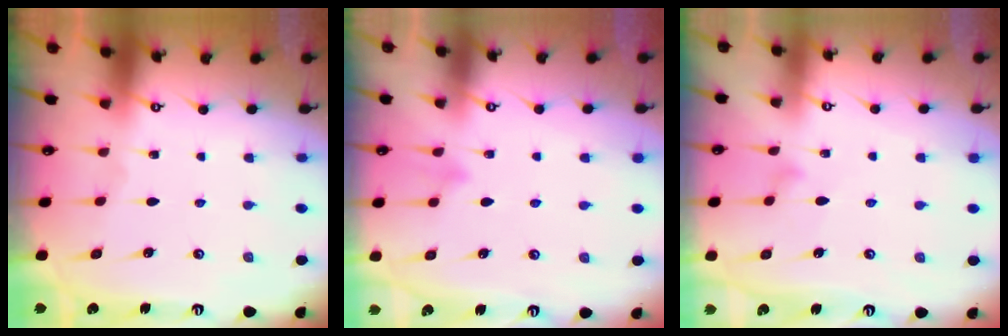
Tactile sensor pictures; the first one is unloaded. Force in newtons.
{"total": 7.4, "press": 7.4, "slide": 0.6}
{"total": 8.5, "press": 8.4, "slide": 0.6}